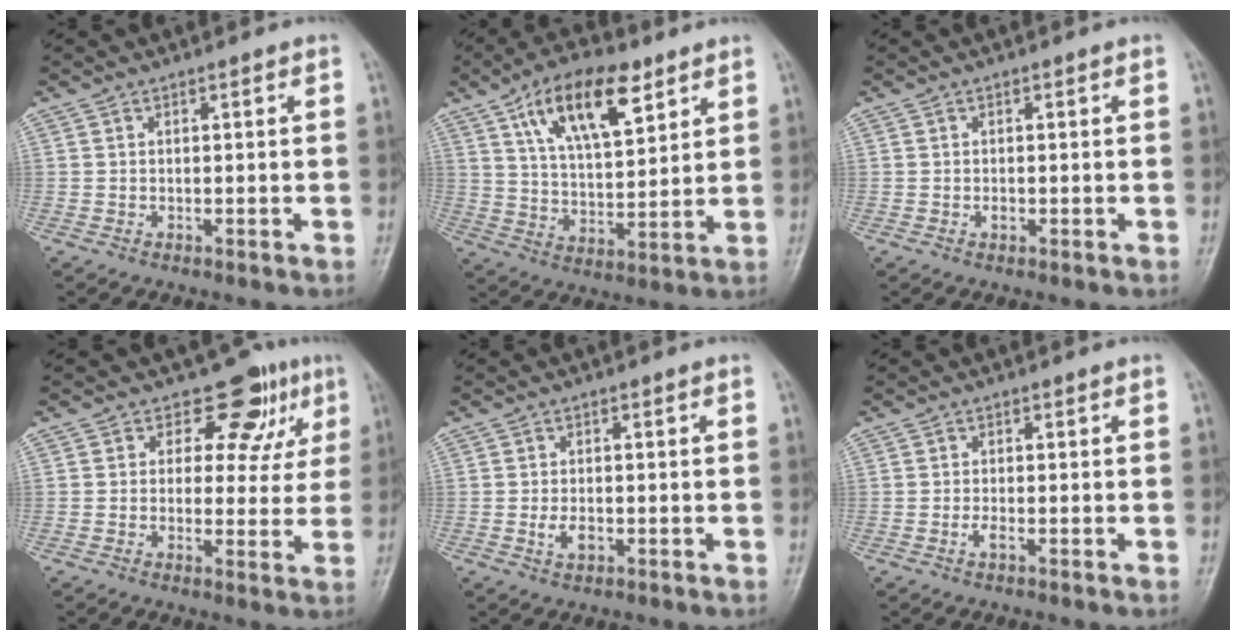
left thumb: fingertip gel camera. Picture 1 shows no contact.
{"total": 15.7, "force": [8.1, 7.1, 11.5], "torque": [-0.162, -0.028, 0.144]}
{"total": 1.2, "force": [-0.3, 0.9, 0.7], "torque": [-0.004, 0.001, -0.007]}
{"total": 8.7, "force": [4.8, 6.1, 4.0], "torque": [-0.002, -0.017, 0.053]}
{"total": 3.1, "force": [-0.9, 2.0, 2.2], "torque": [-0.035, 0.001, -0.017]}
{"total": 1.5, "force": [-0.7, 0.7, 1.2], "torque": [-0.021, -0.001, -0.016]}